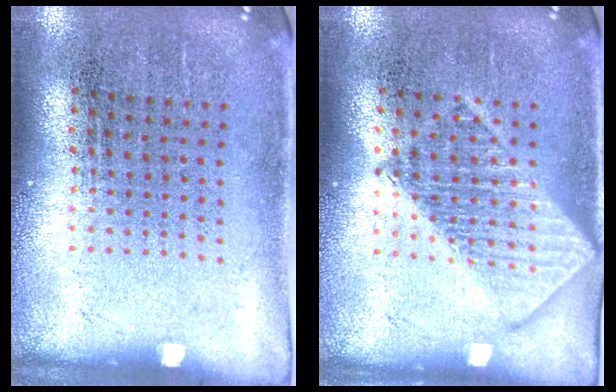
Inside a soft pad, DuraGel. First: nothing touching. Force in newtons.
{"total": 2.9, "press": 2.9, "slide": 0.4}